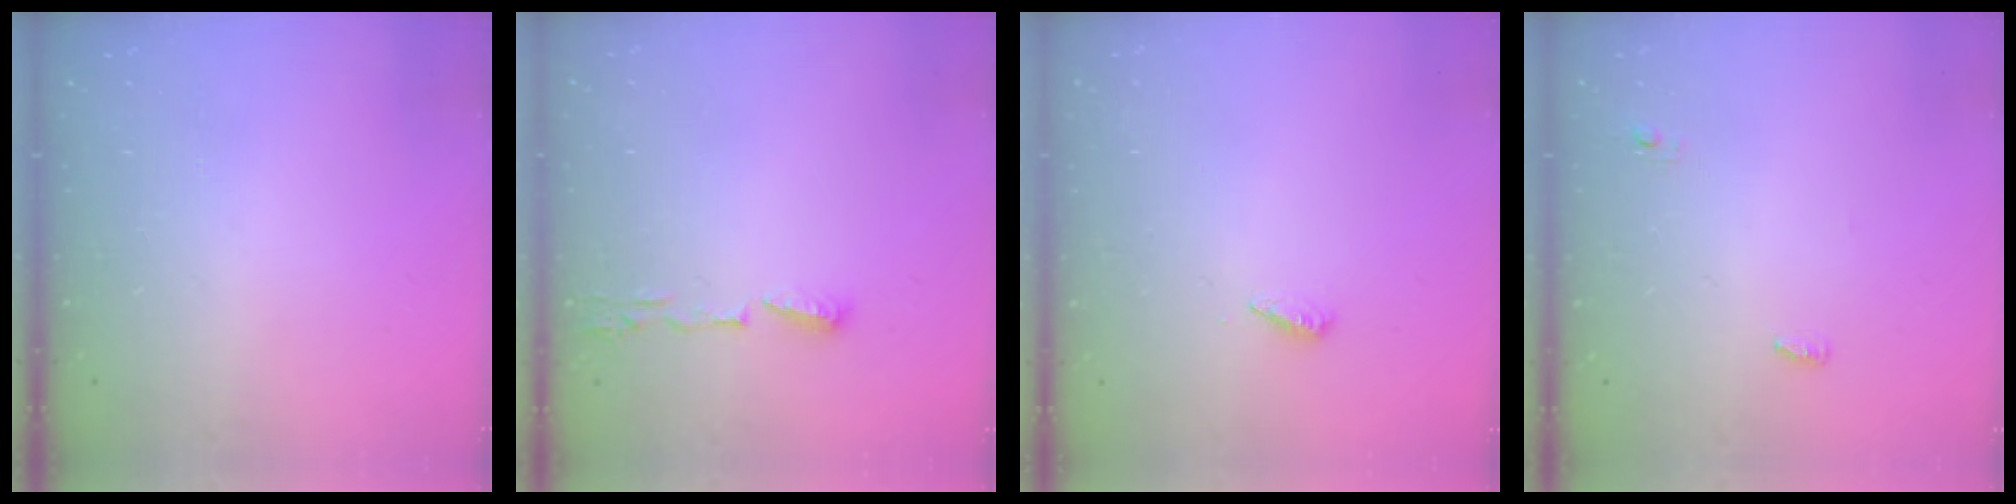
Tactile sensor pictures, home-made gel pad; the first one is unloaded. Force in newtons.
{"total": 6.0, "press": 5.8, "slide": 1.2}
{"total": 3.5, "press": 3.5, "slide": 0.3}
{"total": 3.5, "press": 3.4, "slide": 0.9}